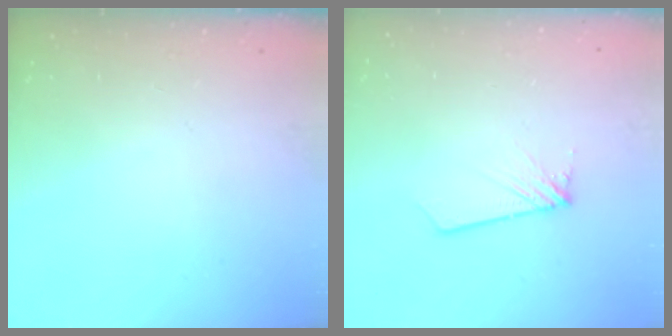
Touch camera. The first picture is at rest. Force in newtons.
{"total": 1.9, "press": 1.9, "slide": 0.1}